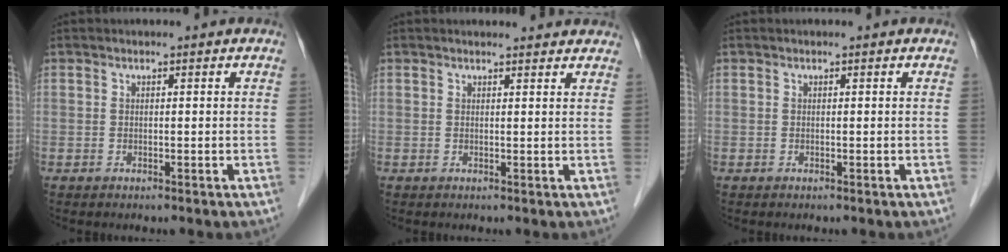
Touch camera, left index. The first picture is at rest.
{"total": 5.3, "force": [5.1, 0.9, 1.2], "torque": [-0.012, 0.012, 0.048]}
{"total": 0.0}